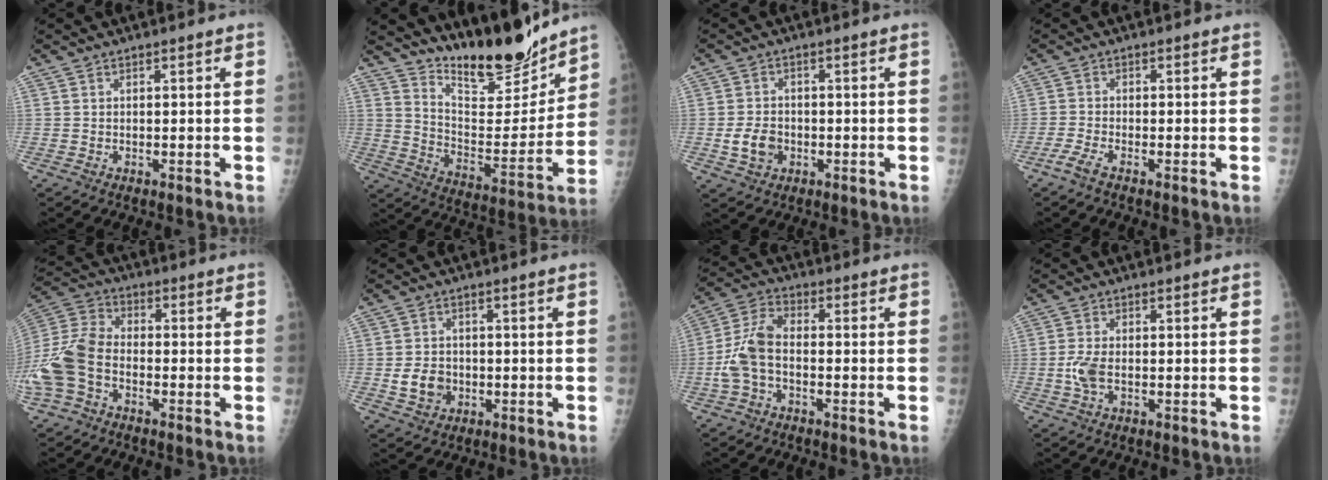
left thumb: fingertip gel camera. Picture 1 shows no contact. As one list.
[{"total": 17.4, "force": [15.4, 4.6, 6.8], "torque": [-0.056, -0.124, 0.257]}, {"total": 4.8, "force": [-1.2, 3.7, 2.7], "torque": [-0.035, 0.005, -0.019]}, {"total": 2.4, "force": [-1.9, 0.2, 1.5], "torque": [-0.040, -0.001, -0.047]}, {"total": 12.5, "force": [-4.4, 8.2, 8.4], "torque": [-0.189, 0.027, -0.093]}, {"total": 4.8, "force": [-1.0, 4.1, 2.4], "torque": [-0.024, 0.004, -0.012]}, {"total": 7.9, "force": [-1.8, 4.6, 6.1], "torque": [-0.131, 0.026, -0.044]}, {"total": 3.6, "force": [-0.5, 1.9, 3.0], "torque": [-0.074, 0.001, -0.012]}]